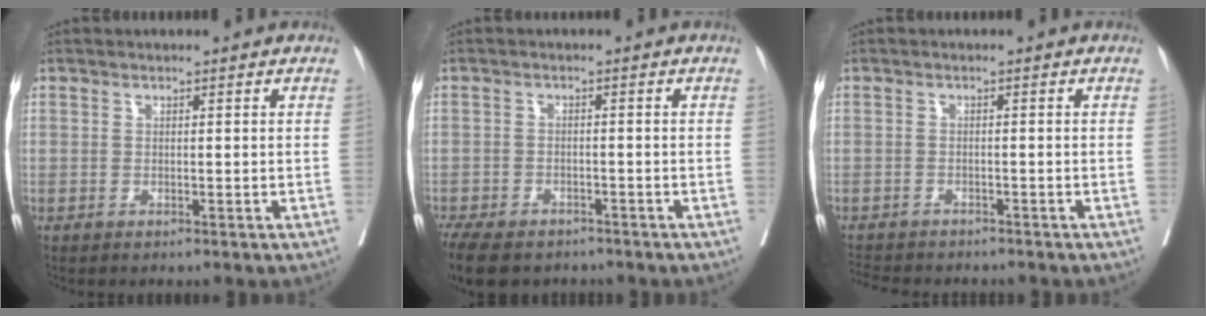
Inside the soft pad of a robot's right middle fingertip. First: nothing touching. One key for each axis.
{"total": 11.5, "fx": -8.6, "fy": 5.5, "fz": 5.2, "tx": -0.115, "ty": -0.015, "tz": -0.123}
{"total": 7.1, "fx": -6.4, "fy": 2.0, "fz": 2.3, "tx": -0.039, "ty": -0.003, "tz": -0.091}